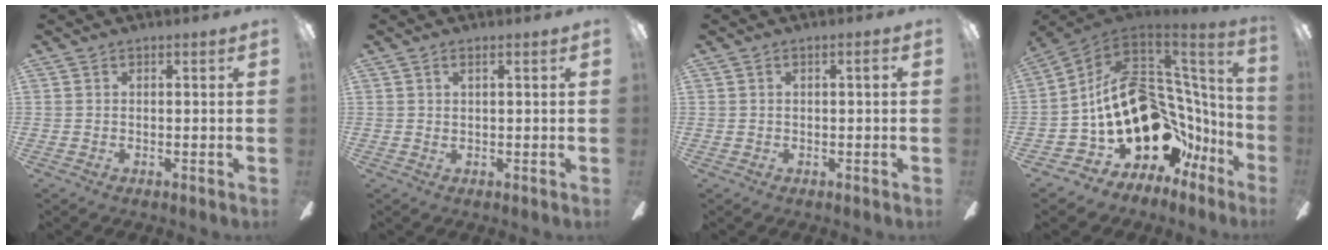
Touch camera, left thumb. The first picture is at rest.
{"total": 1.3, "force": [0.4, 0.3, 1.2], "torque": [-0.025, 0.000, 0.007]}
{"total": 1.1, "force": [0.0, 0.4, 1.0], "torque": [-0.019, 0.006, -0.001]}
{"total": 24.7, "force": [-2.1, 16.3, 18.4], "torque": [-0.337, -0.019, 0.007]}